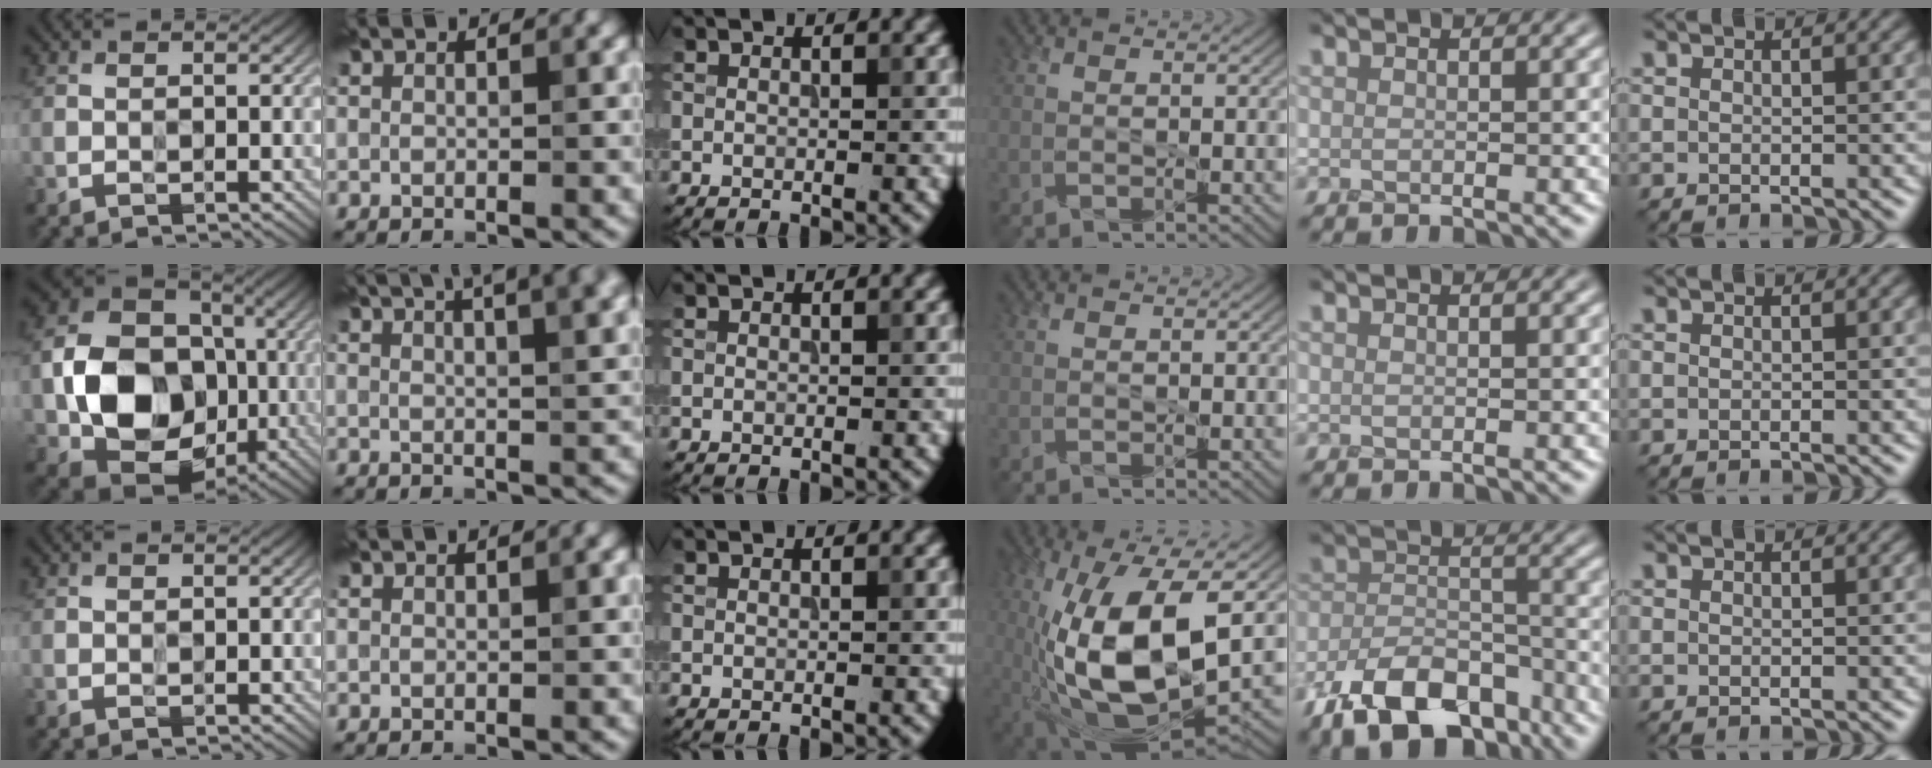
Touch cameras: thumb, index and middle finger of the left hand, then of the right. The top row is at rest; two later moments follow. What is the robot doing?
{"motion": "peel", "object": "velcro strap"}